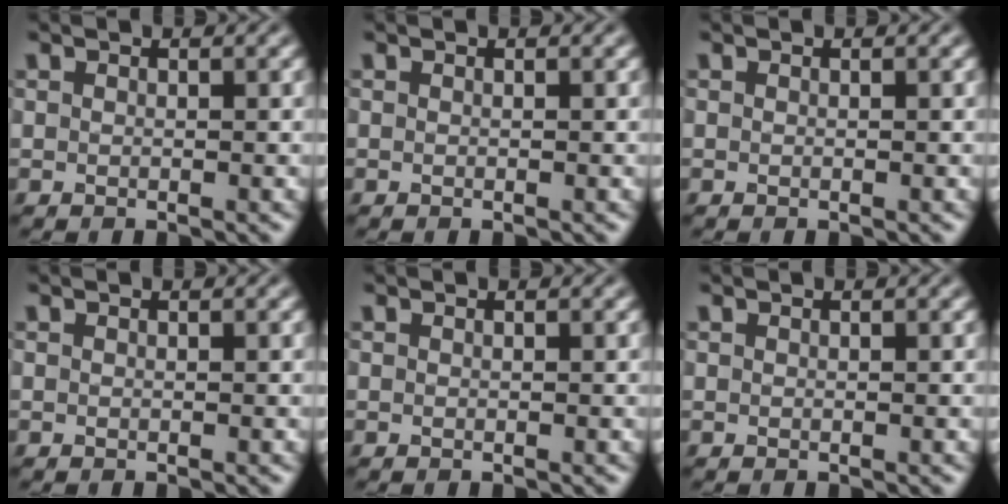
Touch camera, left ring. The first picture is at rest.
{"total": 0.0}
{"total": 0.0}
{"total": 0.0}
{"total": 0.0}
{"total": 0.0}